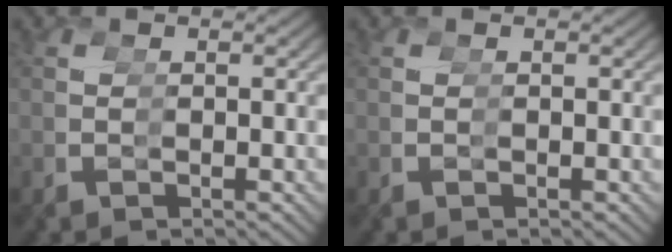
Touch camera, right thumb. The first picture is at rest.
{"total": 0.0}